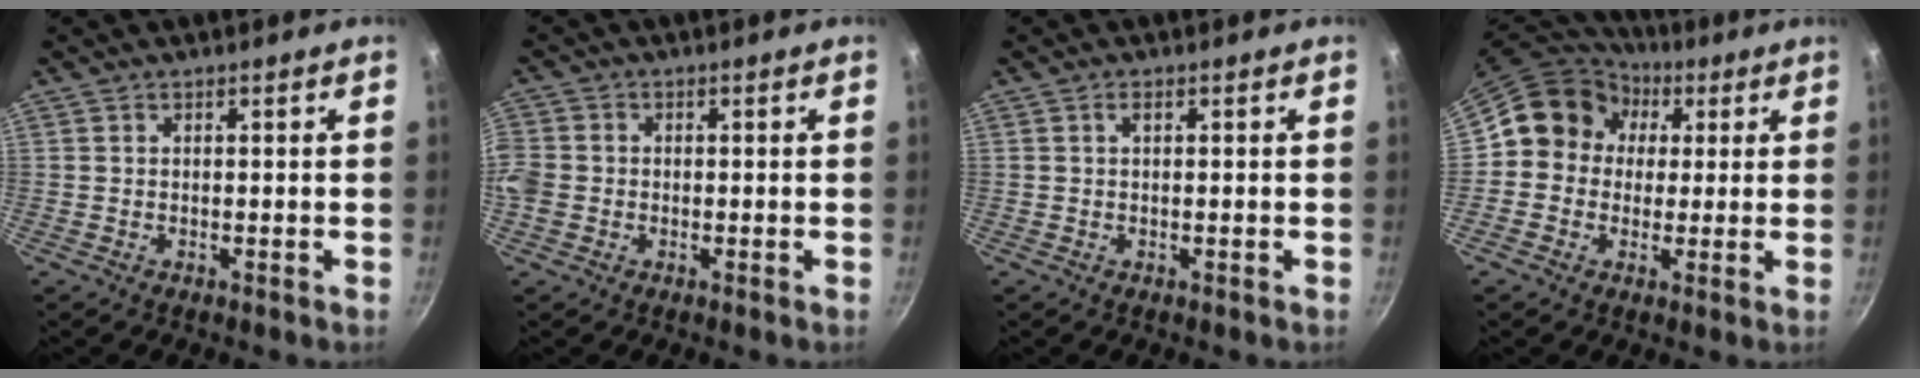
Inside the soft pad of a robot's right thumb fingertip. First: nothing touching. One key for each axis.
{"total": 5.7, "fx": -1.2, "fy": 4.9, "fz": 2.8, "tx": -0.061, "ty": 0.005, "tz": -0.032}
{"total": 1.1, "fx": 0.2, "fy": 0.4, "fz": 1.0, "tx": -0.021, "ty": 0.004, "tz": 0.001}
{"total": 11.8, "fx": 2.3, "fy": 10.7, "fz": 4.5, "tx": -0.041, "ty": 0.023, "tz": 0.019}